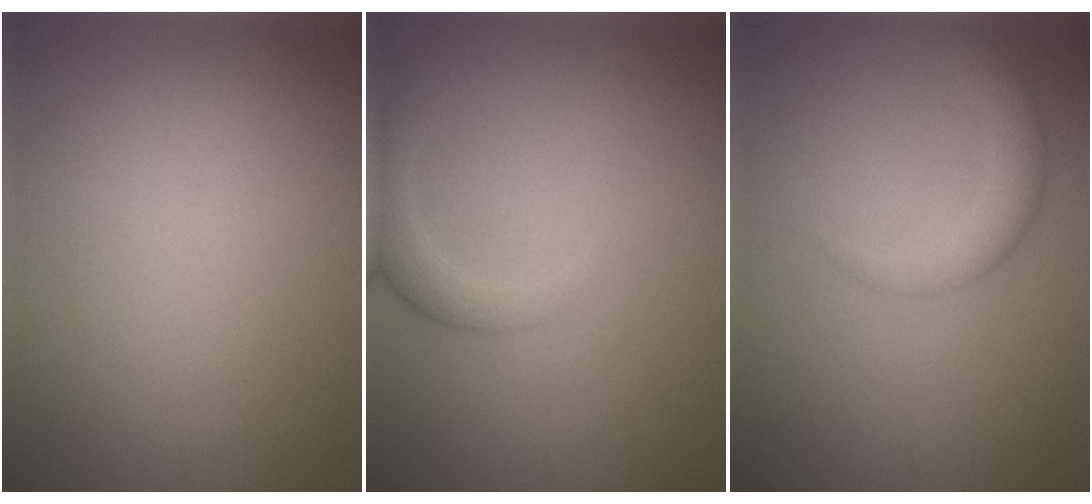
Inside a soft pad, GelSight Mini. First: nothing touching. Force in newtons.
{"total": 2.6, "press": 2.5, "slide": 0.4}
{"total": 3.3, "press": 3.3, "slide": 0.3}